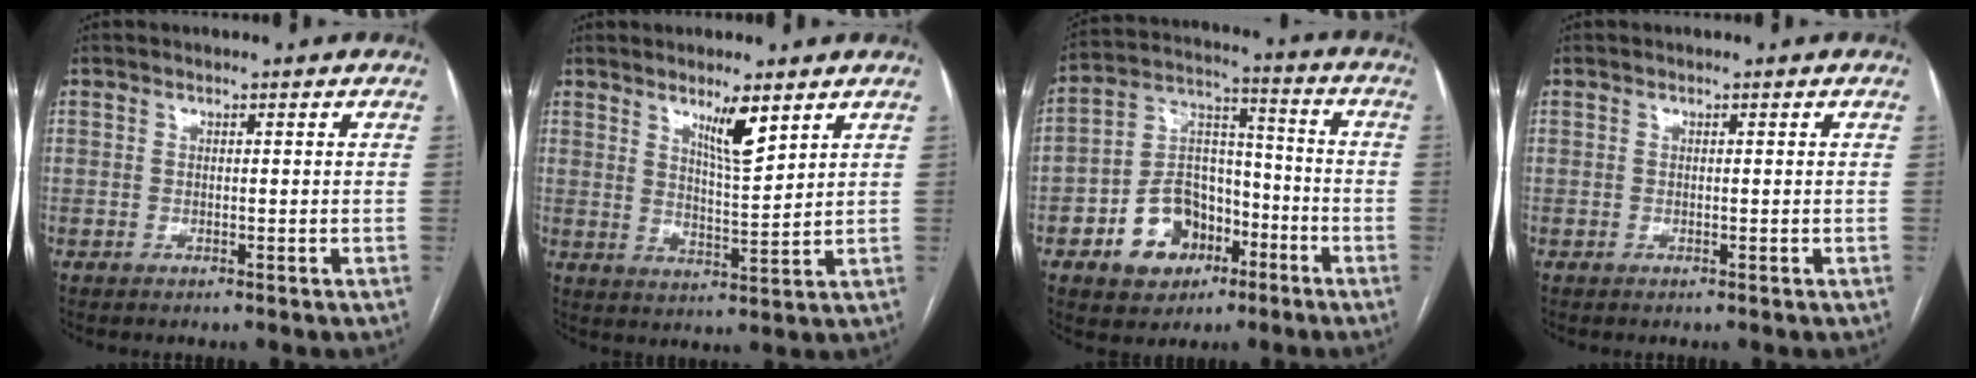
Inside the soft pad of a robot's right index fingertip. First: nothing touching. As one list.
[{"total": 6.0, "force": [3.8, 0.8, 4.6], "torque": [-0.081, -0.009, 0.068]}, {"total": 12.6, "force": [-5.6, 9.1, 6.6], "torque": [-0.127, 0.032, -0.088]}, {"total": 0.0}]